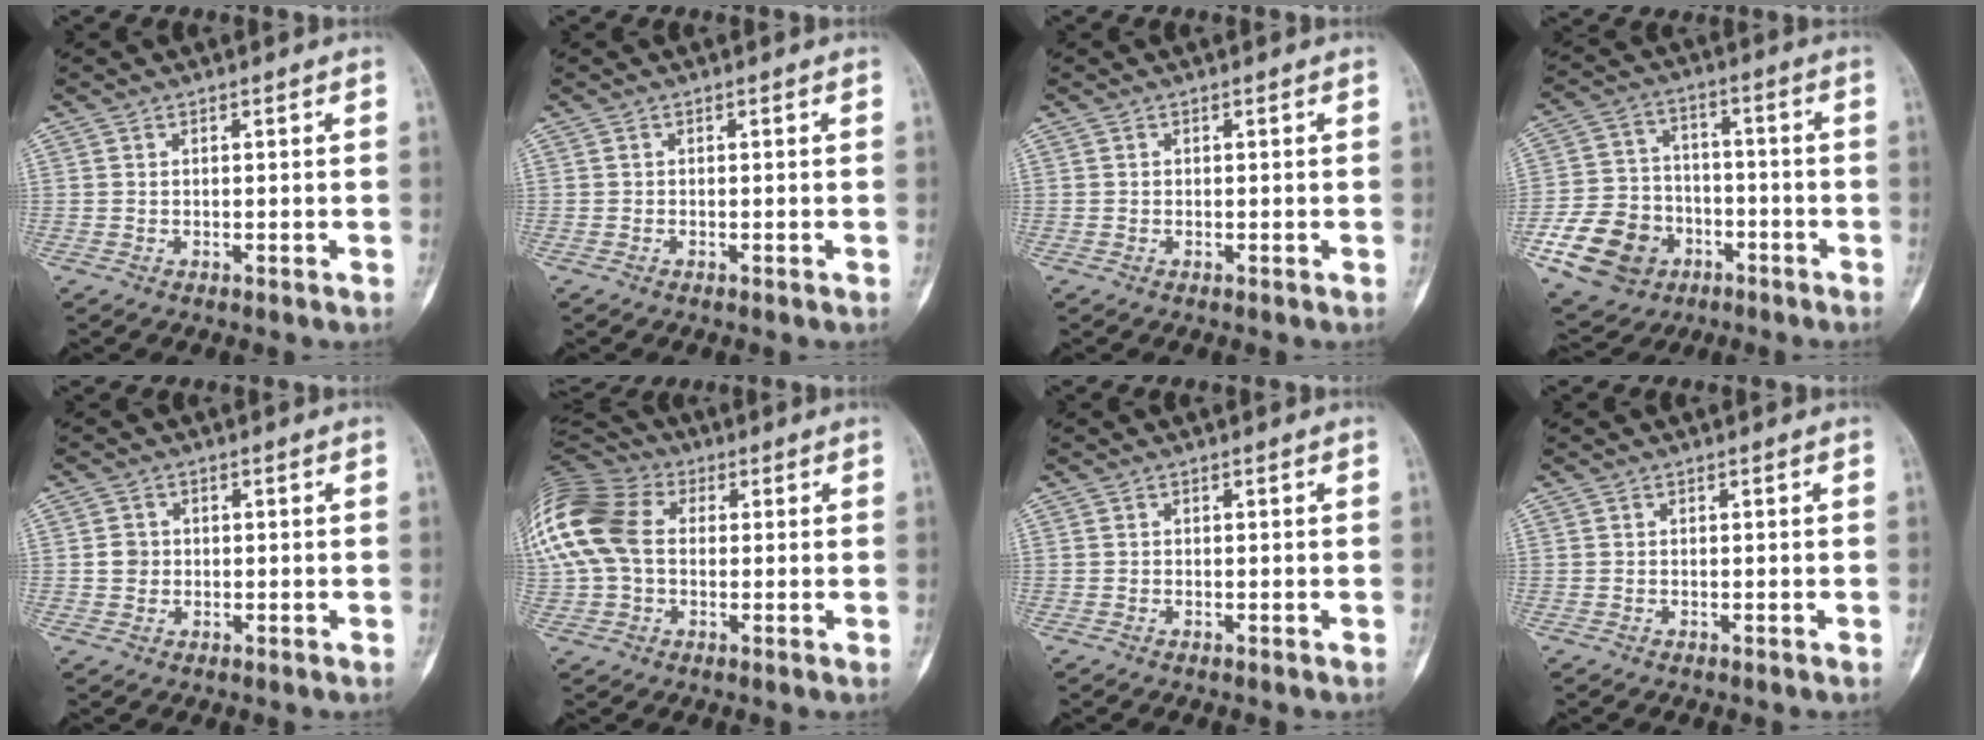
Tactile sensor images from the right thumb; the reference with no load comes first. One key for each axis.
{"total": 0.0}
{"total": 0.0}
{"total": 16.1, "fx": -6.6, "fy": 12.8, "fz": 7.1, "tx": -0.120, "ty": 0.043, "tz": -0.106}
{"total": 2.4, "fx": 0.0, "fy": 2.2, "fz": 0.9, "tx": -0.004, "ty": 0.005, "tz": 0.000}
{"total": 20.7, "fx": 3.3, "fy": 14.9, "fz": 14.0, "tx": -0.341, "ty": 0.045, "tz": 0.061}
{"total": 0.0}
{"total": 0.0}